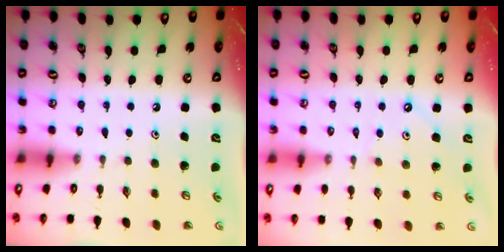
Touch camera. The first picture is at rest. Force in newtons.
{"total": 1.6, "press": 1.5, "slide": 0.4}